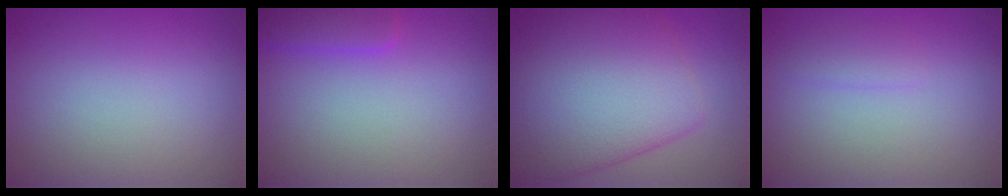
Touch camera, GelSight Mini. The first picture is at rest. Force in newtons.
{"total": 2.5, "press": 2.5, "slide": 0.3}
{"total": 10.3, "press": 10.3, "slide": 0.2}
{"total": 1.1, "press": 1.1, "slide": 0.1}